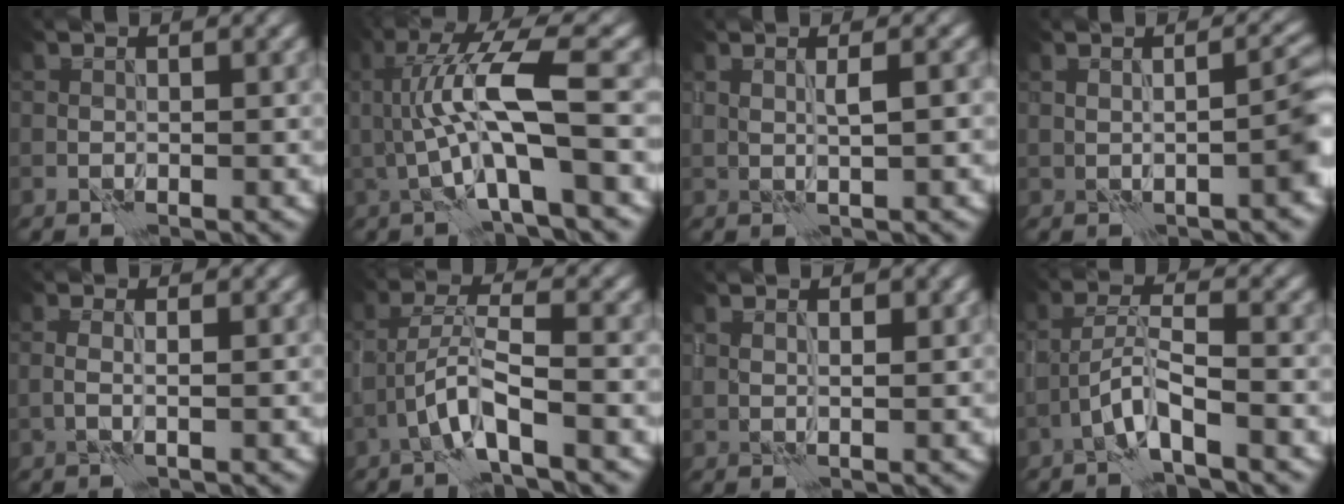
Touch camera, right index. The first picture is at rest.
{"total": 8.7, "force": [1.0, 2.0, 8.4], "torque": [-0.151, 0.004, 0.022]}
{"total": 1.4, "force": [0.7, -0.2, 1.1], "torque": [-0.023, -0.003, 0.016]}
{"total": 3.0, "force": [-0.9, 0.5, 2.9], "torque": [-0.037, 0.004, -0.012]}
{"total": 0.8, "force": [0.1, -0.1, 0.8], "torque": [-0.018, -0.006, 0.000]}
{"total": 3.9, "force": [-2.0, 0.4, 3.4], "torque": [-0.064, 0.008, -0.040]}
{"total": 1.6, "force": [1.1, 0.4, 1.1], "torque": [-0.017, -0.004, 0.021]}
{"total": 3.2, "force": [-1.9, 0.3, 2.6], "torque": [-0.050, 0.008, -0.041]}